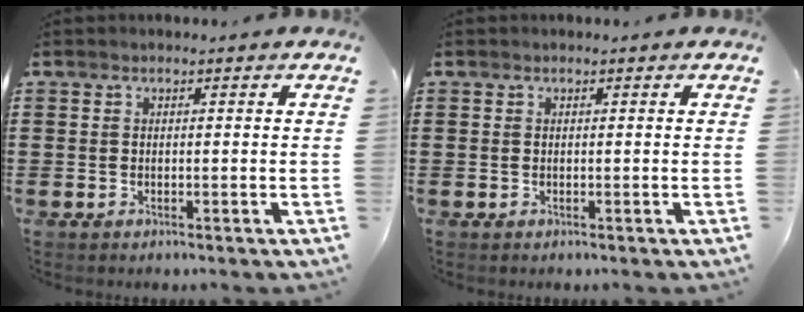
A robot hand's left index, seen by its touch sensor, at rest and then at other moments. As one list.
[{"total": 0.0}]